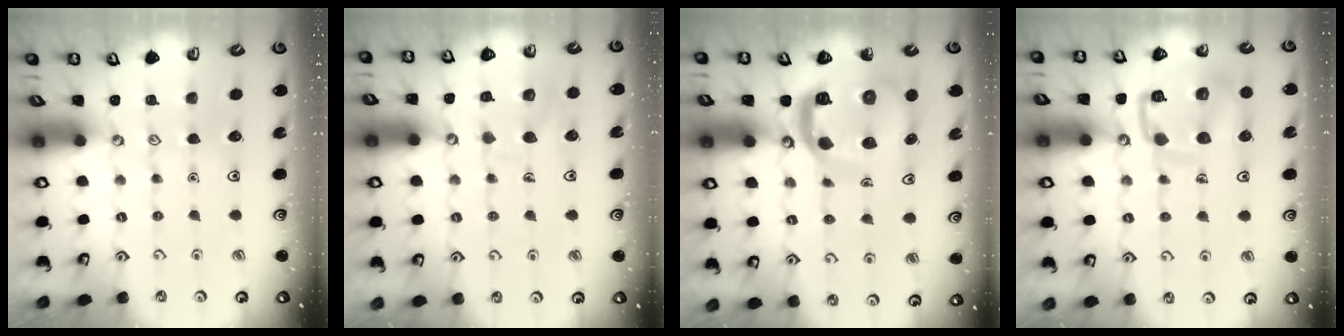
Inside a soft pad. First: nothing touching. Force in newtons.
{"total": 8.2, "press": 8.1, "slide": 0.9}
{"total": 14.4, "press": 14.3, "slide": 1.7}
{"total": 12.4, "press": 12.3, "slide": 1.2}